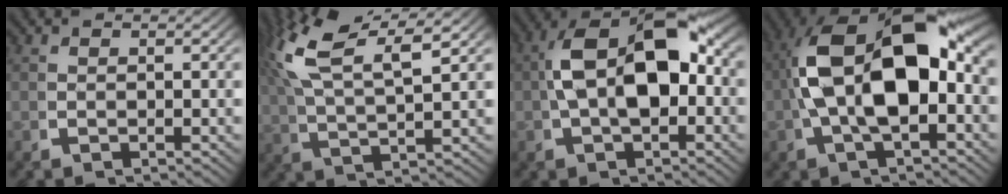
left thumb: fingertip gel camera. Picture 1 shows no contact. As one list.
[{"total": 9.3, "force": [4.5, 4.4, 6.8], "torque": [-0.137, 0.007, 0.072]}, {"total": 12.4, "force": [1.1, 7.4, 10.0], "torque": [-0.177, -0.006, 0.020]}, {"total": 15.4, "force": [1.2, 8.8, 12.6], "torque": [-0.235, -0.012, 0.021]}]